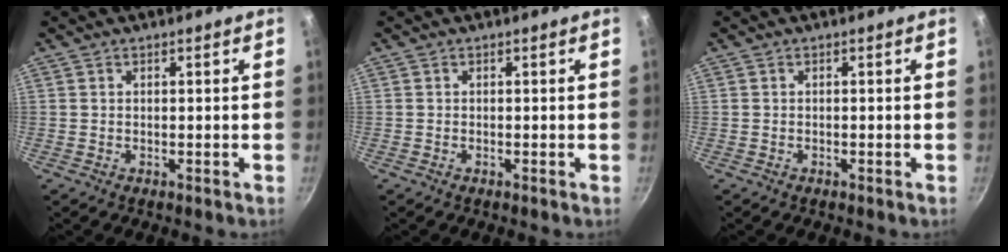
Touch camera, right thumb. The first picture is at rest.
{"total": 0.0}
{"total": 0.0}